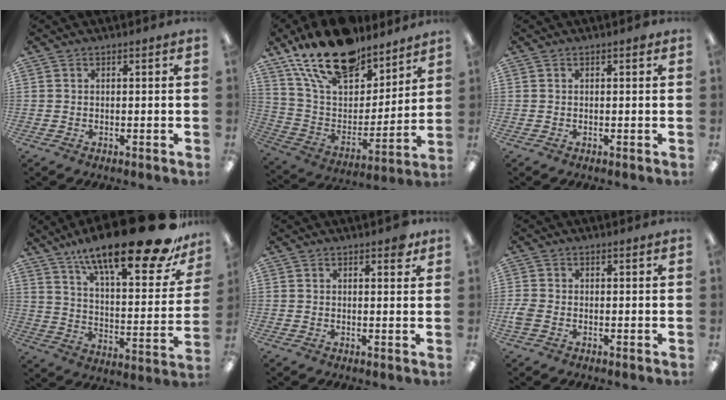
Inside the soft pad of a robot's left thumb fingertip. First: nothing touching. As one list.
[{"total": 21.2, "force": [16.5, 9.2, 9.6], "torque": [-0.188, -0.099, 0.294]}, {"total": 0.5, "force": [0.3, 0.3, 0.3], "torque": [-0.009, 0.003, 0.004]}, {"total": 24.7, "force": [17.8, 5.8, 16.1], "torque": [-0.249, -0.118, 0.285]}, {"total": 2.3, "force": [1.5, 1.1, 1.4], "torque": [-0.006, -0.007, 0.020]}, {"total": 2.5, "force": [-0.7, 1.6, 1.7], "torque": [-0.042, -0.001, -0.015]}]